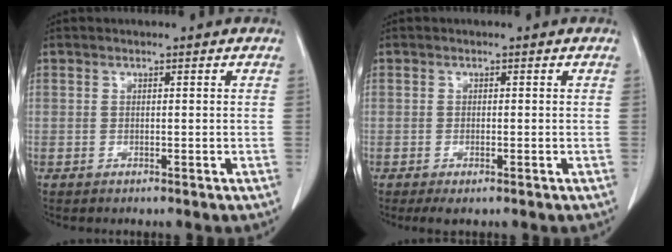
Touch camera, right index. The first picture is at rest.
{"total": 2.0, "force": [-1.1, 0.5, 1.6], "torque": [-0.028, -0.005, -0.016]}